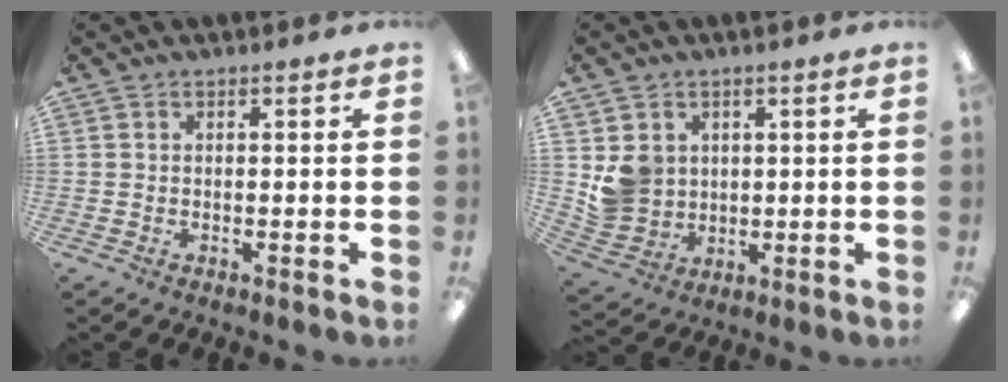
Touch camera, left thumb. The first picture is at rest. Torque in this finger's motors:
{"motor_torque": [-0.02, 0.07, 0.17, -0.17, 0.03]}